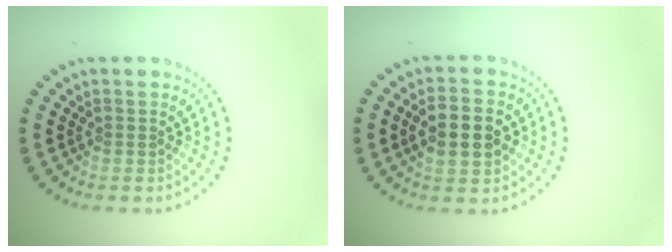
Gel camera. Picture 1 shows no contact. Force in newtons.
{"total": 4.7, "press": 4.7, "slide": 0.3}